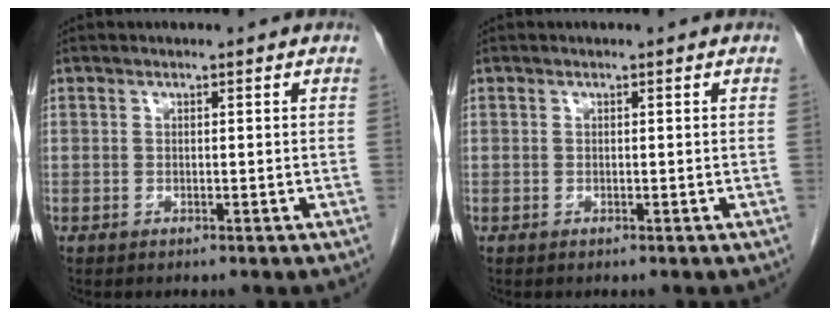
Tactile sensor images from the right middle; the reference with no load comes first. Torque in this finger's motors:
{"motor_torque": [0.33, -0.17, -0.03, 0.02]}